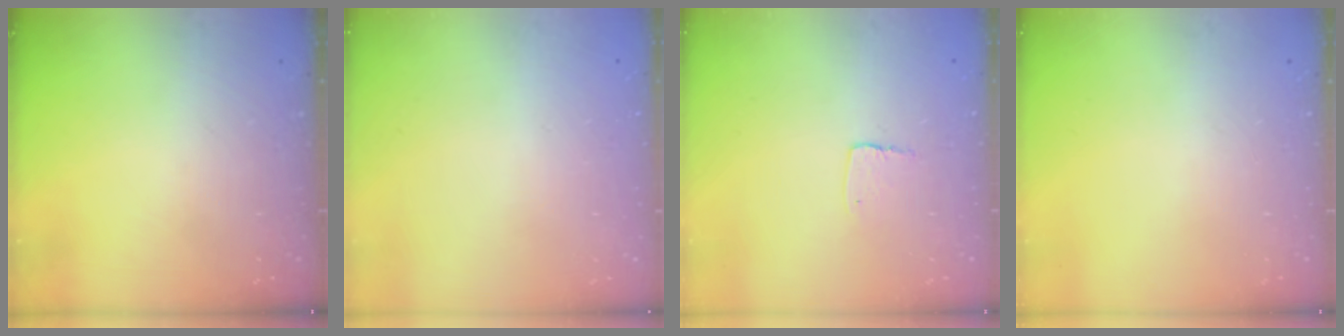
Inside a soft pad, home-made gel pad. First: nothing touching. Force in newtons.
{"total": 0.0}
{"total": 3.6, "press": 3.6, "slide": 0.3}
{"total": 0.0}